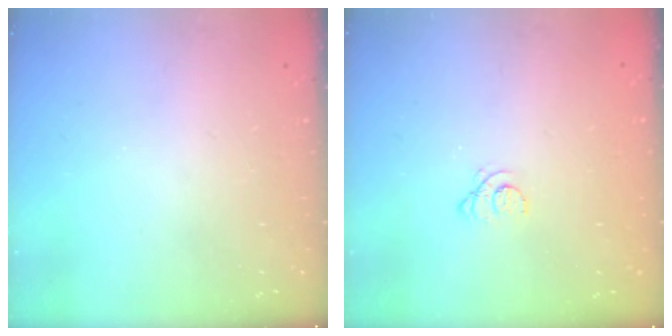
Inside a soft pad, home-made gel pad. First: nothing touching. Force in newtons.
{"total": 1.2, "press": 1.2, "slide": 0.1}